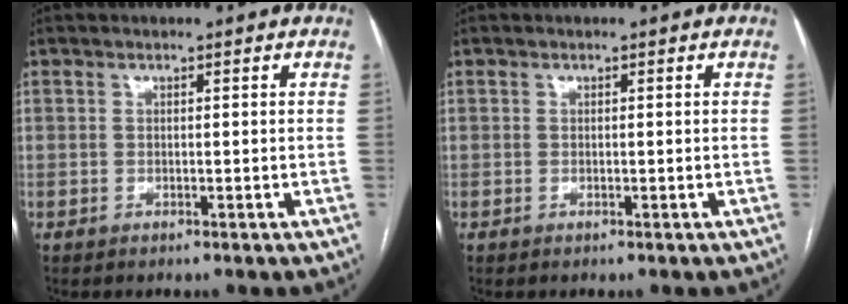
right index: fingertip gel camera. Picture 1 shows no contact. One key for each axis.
{"total": 0.0}